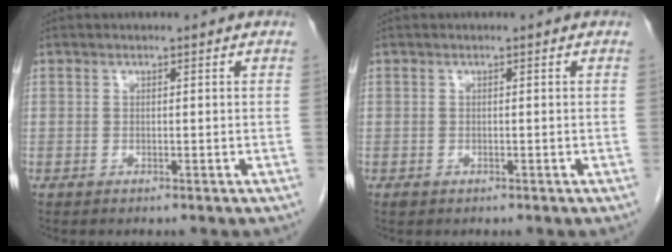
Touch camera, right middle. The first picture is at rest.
{"total": 0.5, "force": [-0.3, 0.4, 0.2], "torque": [-0.005, 0.001, -0.003]}